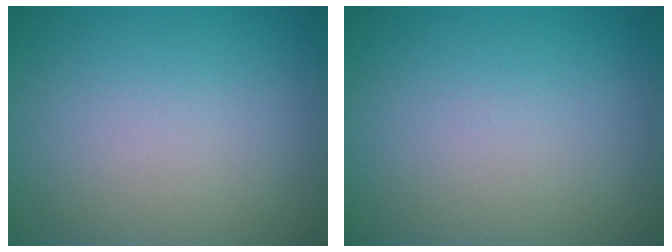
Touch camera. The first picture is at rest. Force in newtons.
{"total": 0.0}